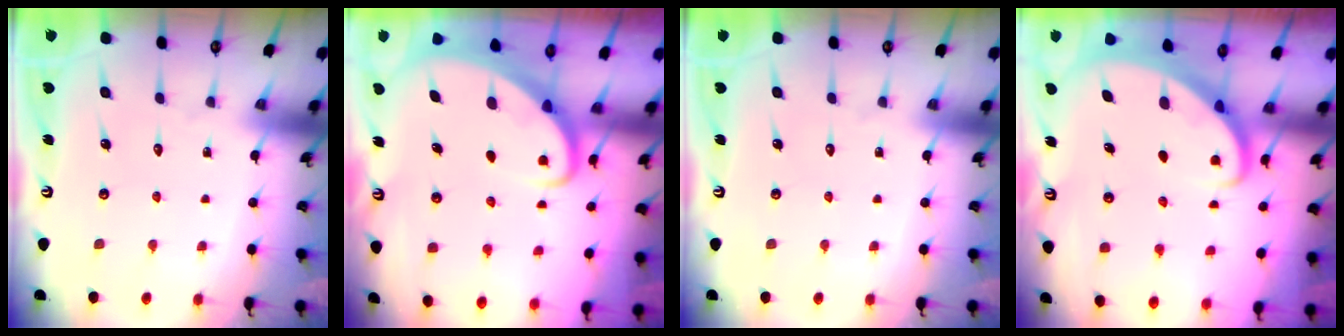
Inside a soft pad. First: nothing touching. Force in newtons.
{"total": 2.8, "press": 2.8, "slide": 0.3}
{"total": 0.0}
{"total": 2.6, "press": 2.6, "slide": 0.3}